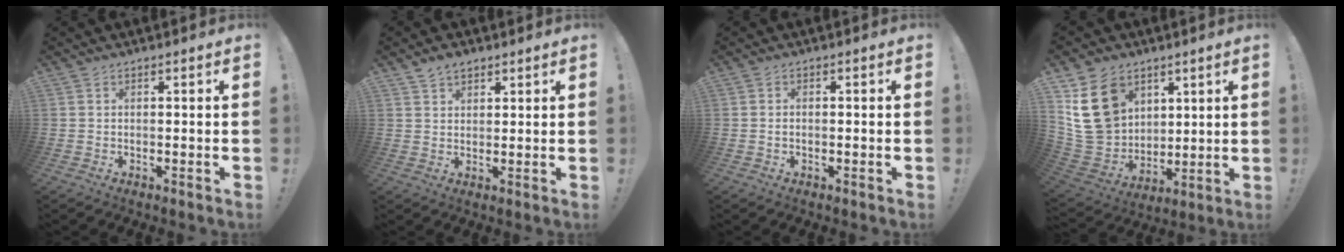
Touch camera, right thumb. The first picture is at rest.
{"total": 3.7, "force": [2.7, 2.3, 1.0], "torque": [-0.018, -0.011, 0.050]}
{"total": 0.8, "force": [0.0, 0.4, 0.6], "torque": [-0.013, 0.002, -0.001]}
{"total": 19.0, "force": [8.0, 14.6, 9.1], "torque": [-0.172, -0.035, 0.161]}